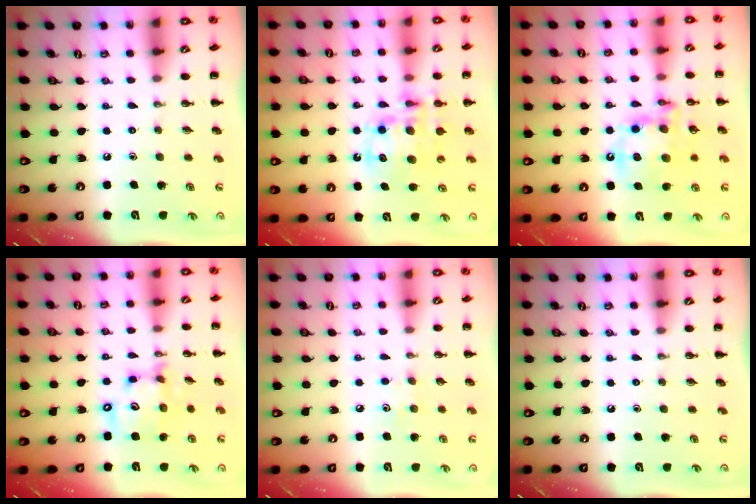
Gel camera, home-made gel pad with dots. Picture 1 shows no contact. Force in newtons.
{"total": 13.3, "press": 12.9, "slide": 3.4}
{"total": 15.7, "press": 15.2, "slide": 3.9}
{"total": 13.6, "press": 13.3, "slide": 2.6}
{"total": 5.1, "press": 4.8, "slide": 1.7}
{"total": 0.0}